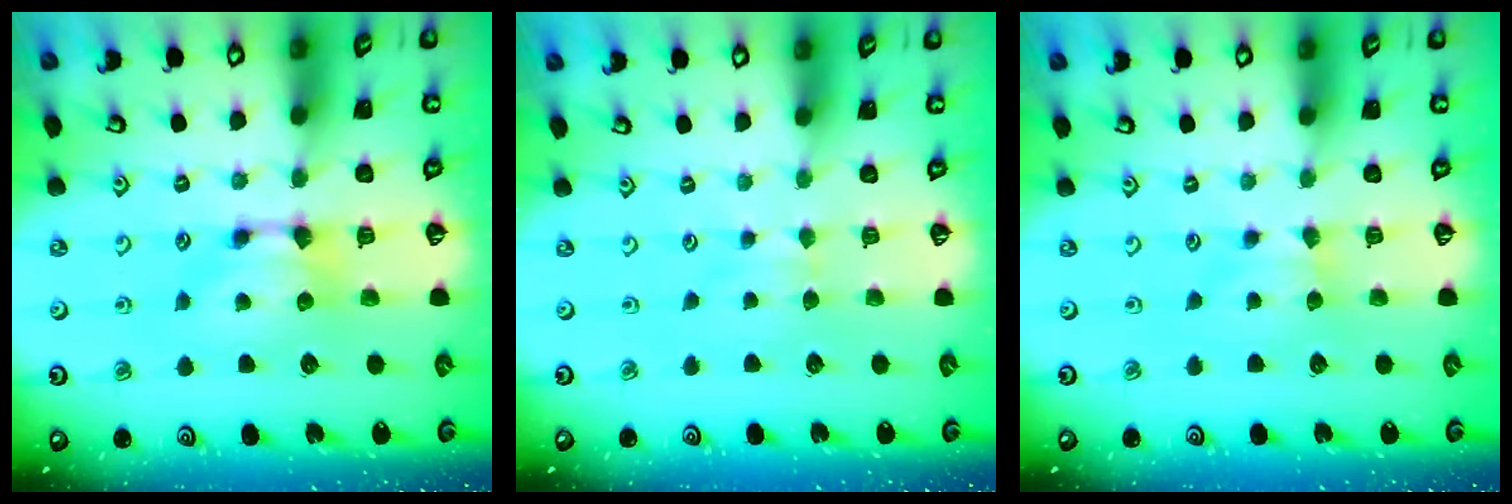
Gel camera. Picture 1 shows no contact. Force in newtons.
{"total": 2.8, "press": 2.8, "slide": 0.3}
{"total": 2.1, "press": 2.0, "slide": 0.5}